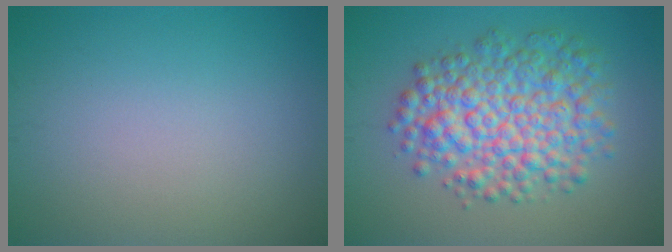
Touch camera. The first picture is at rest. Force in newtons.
{"total": 7.6, "press": 7.6, "slide": 0.2}